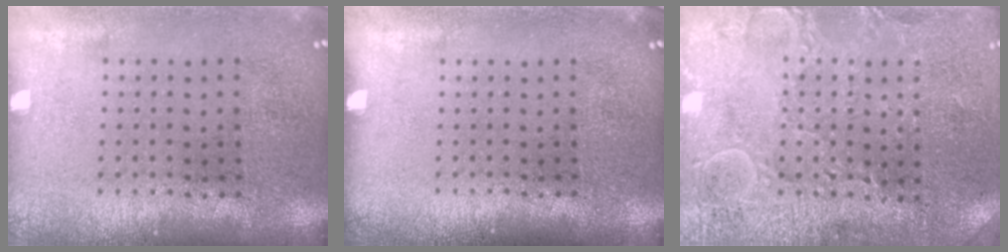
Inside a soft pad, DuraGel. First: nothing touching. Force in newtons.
{"total": 0.0}
{"total": 2.7, "press": 2.7, "slide": 0.6}